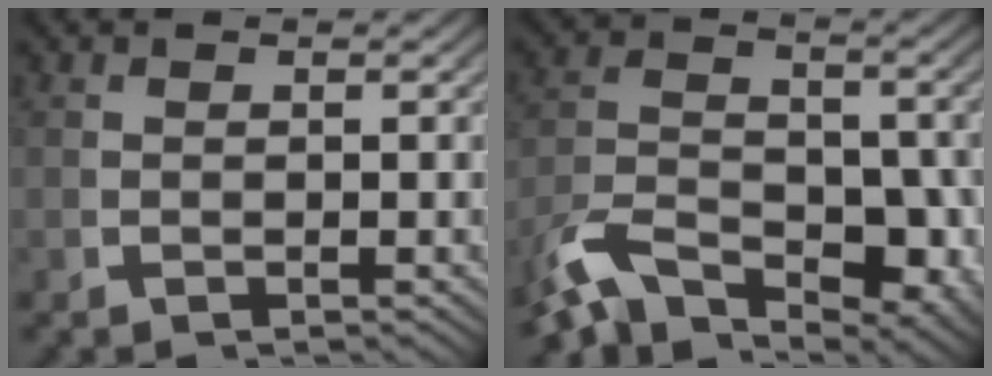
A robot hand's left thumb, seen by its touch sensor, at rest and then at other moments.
{"total": 8.4, "force": [-3.9, 4.8, 5.6], "torque": [-0.095, -0.036, -0.060]}